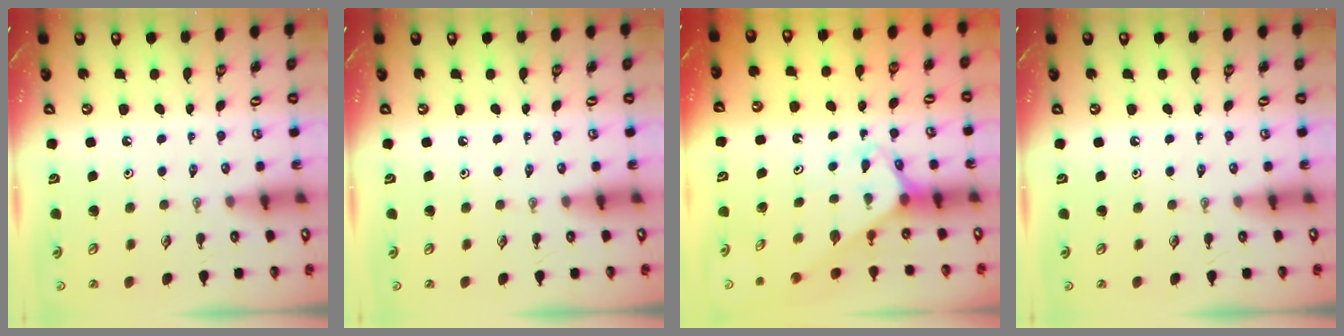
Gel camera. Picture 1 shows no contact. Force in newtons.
{"total": 0.0}
{"total": 2.8, "press": 2.8, "slide": 0.2}
{"total": 0.0}